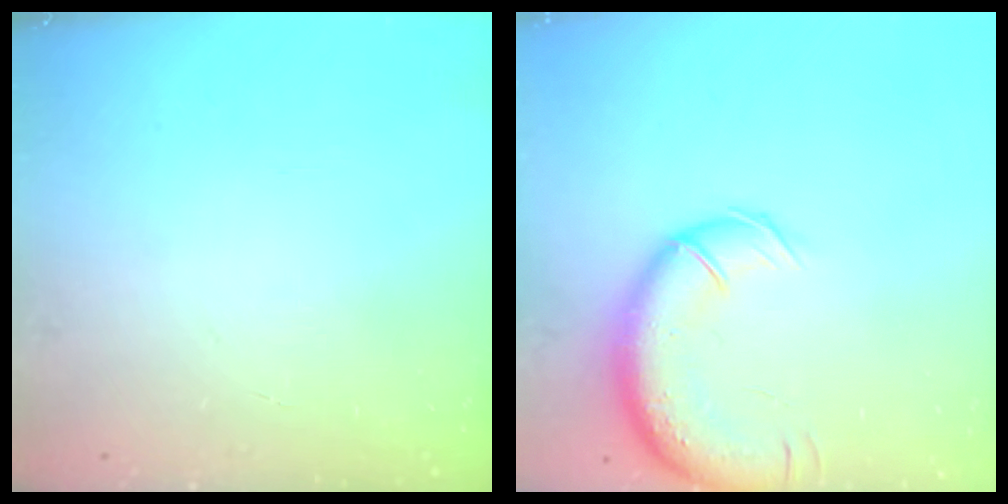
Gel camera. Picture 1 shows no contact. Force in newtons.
{"total": 13.8, "press": 13.3, "slide": 3.7}